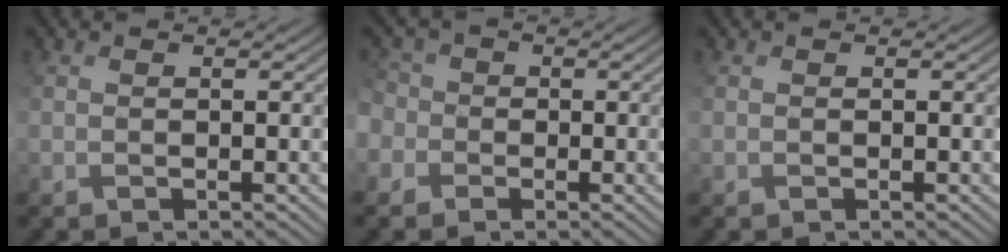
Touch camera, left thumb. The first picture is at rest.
{"total": 4.1, "force": [-1.5, 3.7, 0.8], "torque": [-0.035, -0.001, -0.045]}
{"total": 0.0}